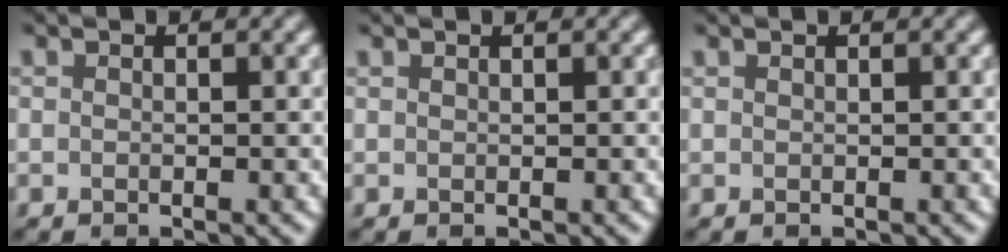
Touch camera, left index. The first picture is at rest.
{"total": 0.0}
{"total": 0.0}